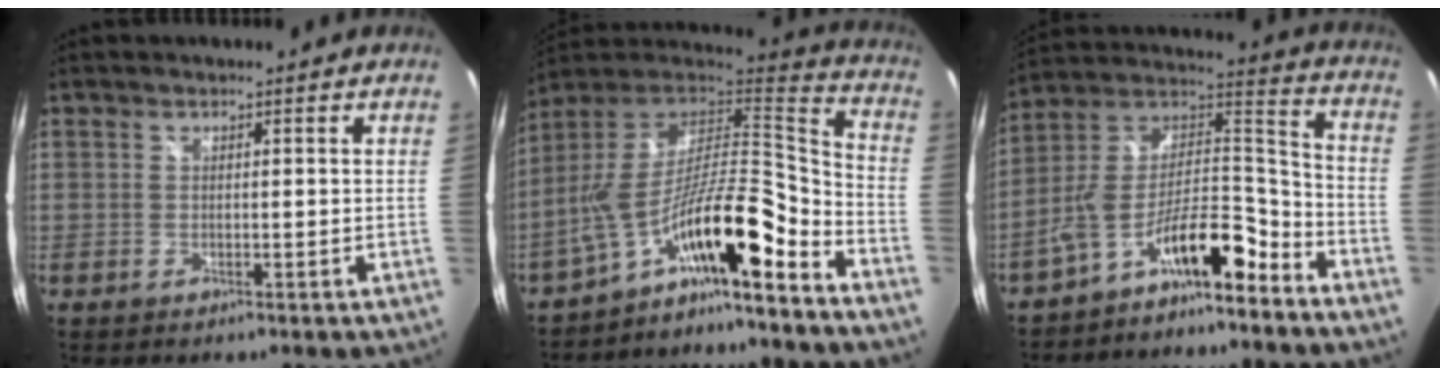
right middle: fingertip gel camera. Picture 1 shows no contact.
{"total": 17.5, "force": [-10.4, 3.5, 13.7], "torque": [-0.222, -0.012, -0.196]}
{"total": 12.9, "force": [-8.4, 4.1, 8.9], "torque": [-0.168, 0.030, -0.150]}